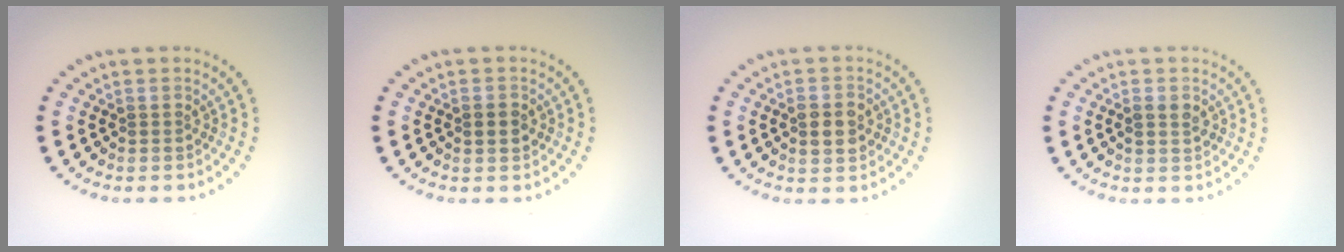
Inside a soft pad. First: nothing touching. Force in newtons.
{"total": 1.8, "press": 1.8, "slide": 0.1}
{"total": 3.0, "press": 3.0, "slide": 0.2}
{"total": 1.5, "press": 1.5, "slide": 0.2}